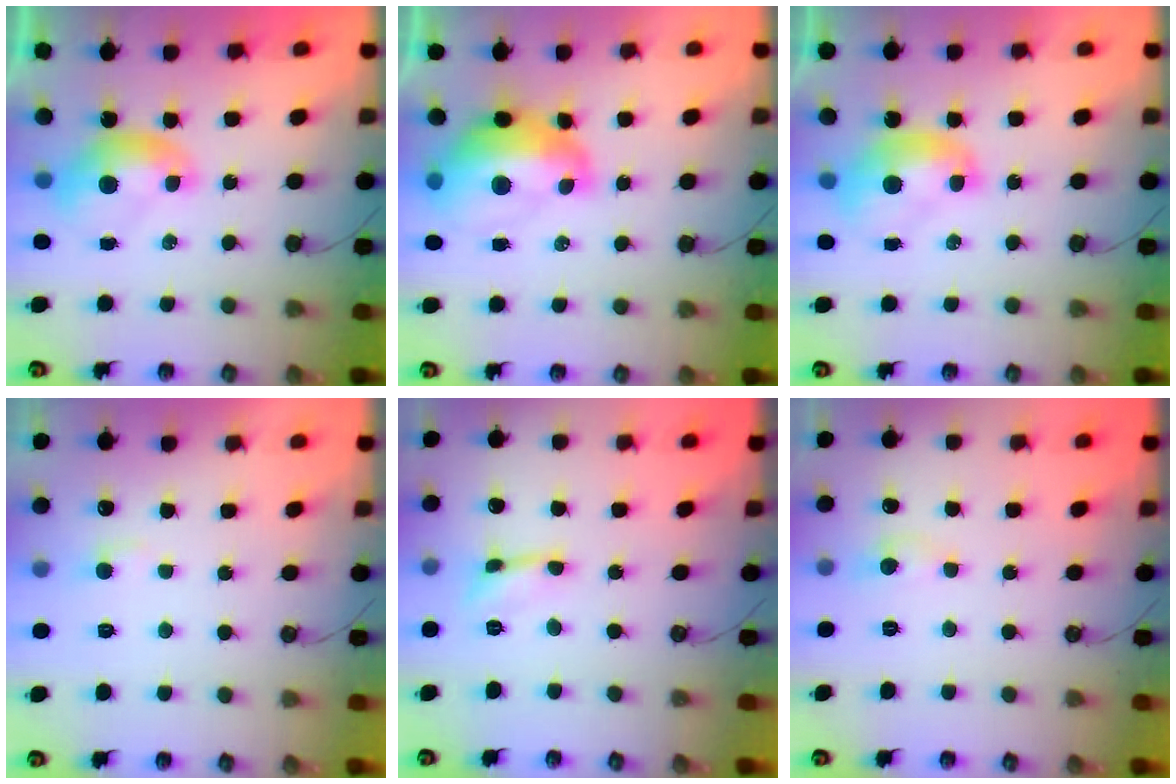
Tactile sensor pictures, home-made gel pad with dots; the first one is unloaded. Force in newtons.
{"total": 8.3, "press": 8.2, "slide": 1.1}
{"total": 1.8, "press": 1.8, "slide": 0.2}
{"total": 2.2, "press": 2.2, "slide": 0.4}
{"total": 0.0}
{"total": 1.6, "press": 1.5, "slide": 0.2}